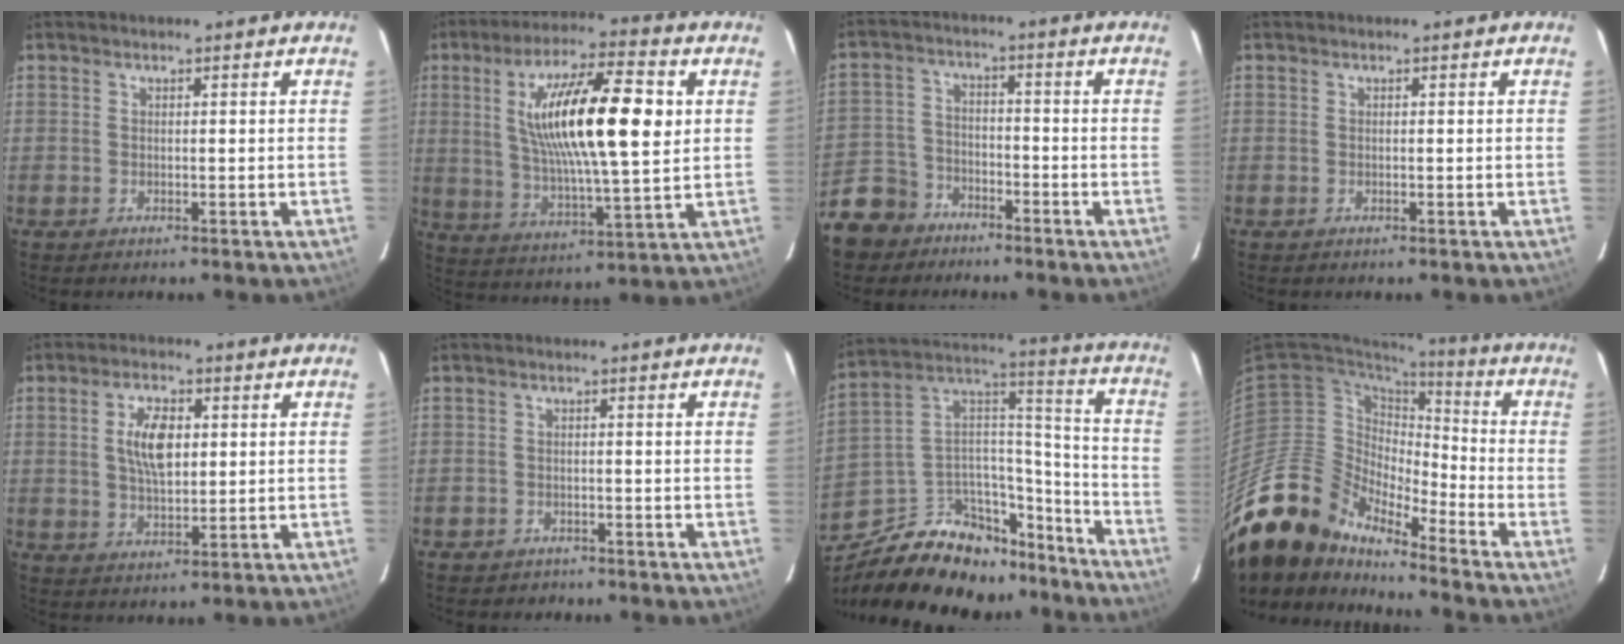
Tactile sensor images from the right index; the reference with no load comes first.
{"total": 19.8, "force": [4.3, 4.7, 18.8], "torque": [-0.331, 0.015, 0.079]}
{"total": 9.2, "force": [-6.6, 6.1, 2.0], "torque": [-0.071, 0.017, -0.119]}
{"total": 0.0}
{"total": 7.3, "force": [1.4, 3.5, 6.2], "torque": [-0.116, 0.007, 0.029]}
{"total": 3.3, "force": [-2.5, 2.1, 0.2], "torque": [-0.016, 0.006, -0.039]}
{"total": 25.5, "force": [-17.8, 13.7, 12.1], "torque": [-0.239, 0.073, -0.254]}
{"total": 18.0, "force": [-15.8, 6.3, 5.9], "torque": [-0.115, -0.010, -0.303]}